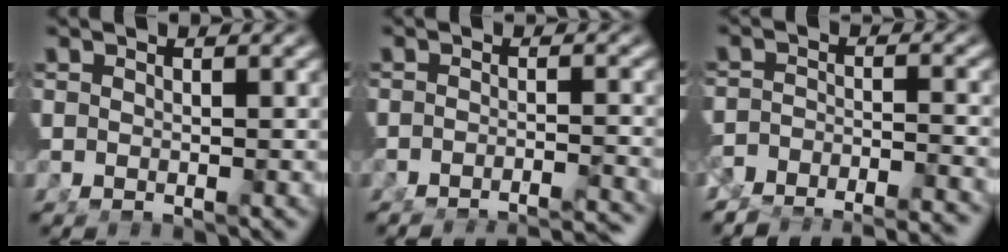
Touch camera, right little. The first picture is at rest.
{"total": 6.4, "force": [-6.3, 0.5, 1.0], "torque": [0.008, -0.006, -0.101]}
{"total": 7.9, "force": [-7.6, 1.6, 1.4], "torque": [0.001, -0.017, -0.120]}